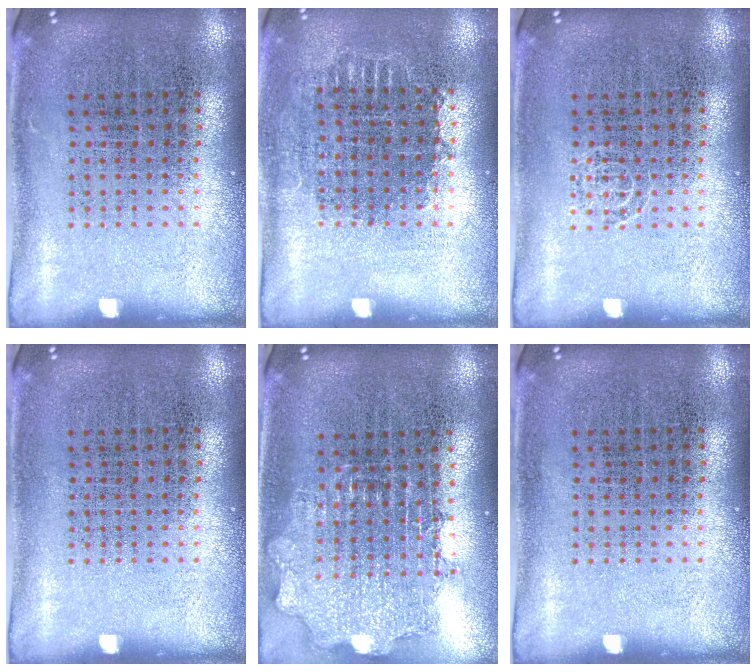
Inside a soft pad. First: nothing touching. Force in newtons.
{"total": 0.8, "press": 0.7, "slide": 0.3}
{"total": 0.7, "press": 0.7, "slide": 0.2}
{"total": 0.0}
{"total": 1.7, "press": 1.4, "slide": 1.0}
{"total": 0.0}